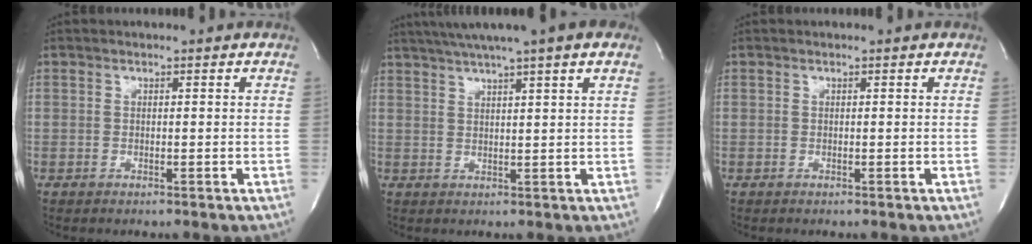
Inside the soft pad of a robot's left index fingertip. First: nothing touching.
{"total": 11.2, "force": [8.3, -0.2, 7.4], "torque": [-0.125, 0.037, 0.109]}
{"total": 0.0}